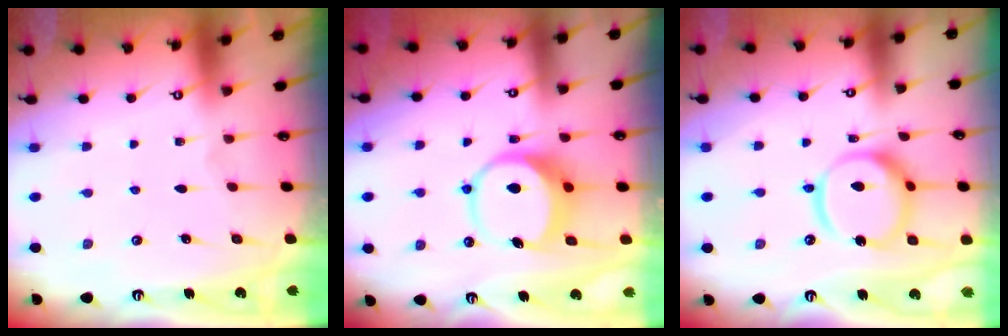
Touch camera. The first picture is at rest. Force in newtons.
{"total": 8.8, "press": 8.6, "slide": 1.5}
{"total": 13.5, "press": 13.4, "slide": 2.0}